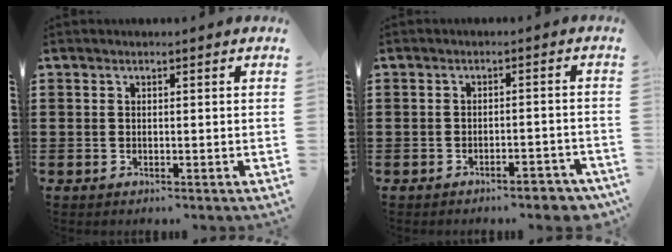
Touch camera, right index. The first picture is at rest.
{"total": 3.1, "force": [-2.9, 0.1, 1.3], "torque": [-0.022, -0.001, -0.056]}